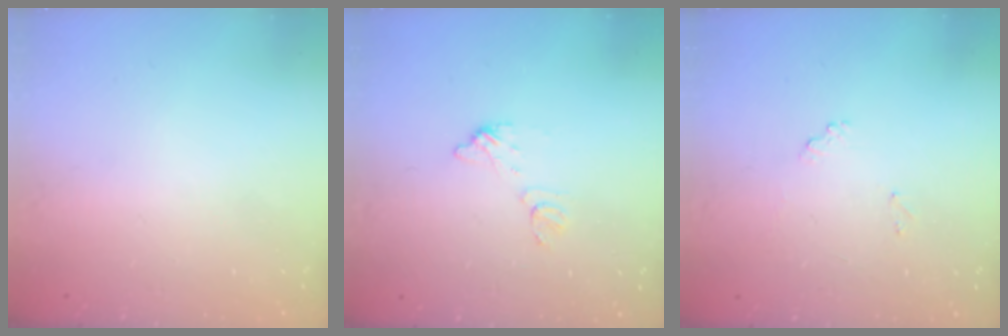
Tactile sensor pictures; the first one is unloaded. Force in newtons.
{"total": 7.2, "press": 7.2, "slide": 0.5}
{"total": 7.2, "press": 7.1, "slide": 0.4}